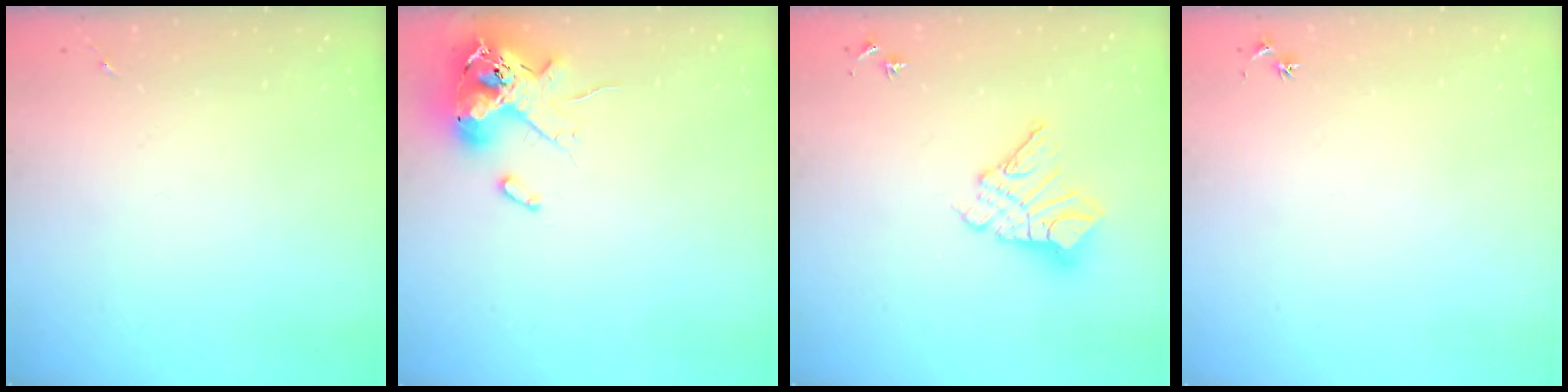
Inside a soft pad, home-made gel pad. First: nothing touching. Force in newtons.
{"total": 12.5, "press": 12.3, "slide": 2.0}
{"total": 11.7, "press": 11.7, "slide": 1.2}
{"total": 2.5, "press": 2.5, "slide": 0.3}